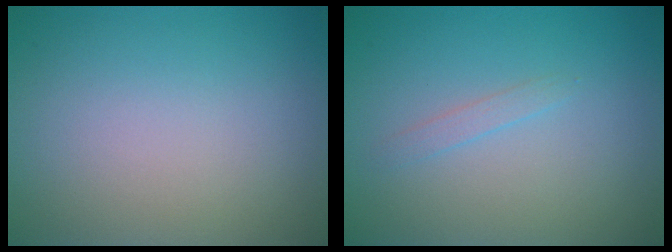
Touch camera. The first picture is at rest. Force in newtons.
{"total": 0.8, "press": 0.8, "slide": 0.1}